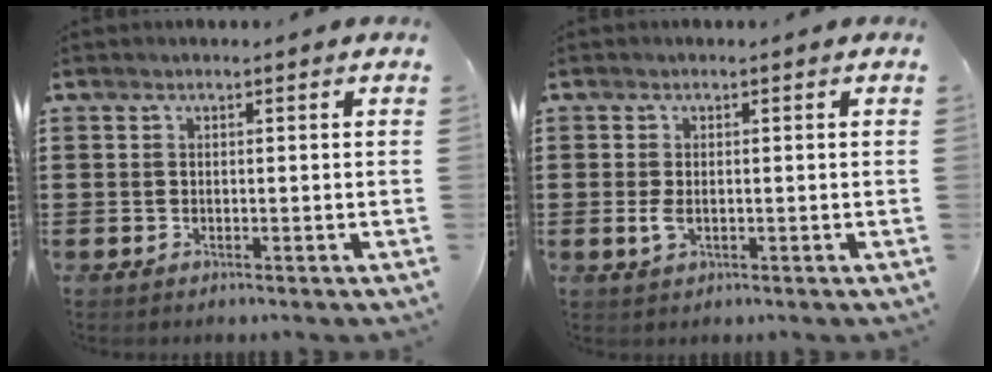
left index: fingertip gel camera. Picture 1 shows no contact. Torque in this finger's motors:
{"motor_torque": [1.08, 1.06, 0.18, 0.05]}